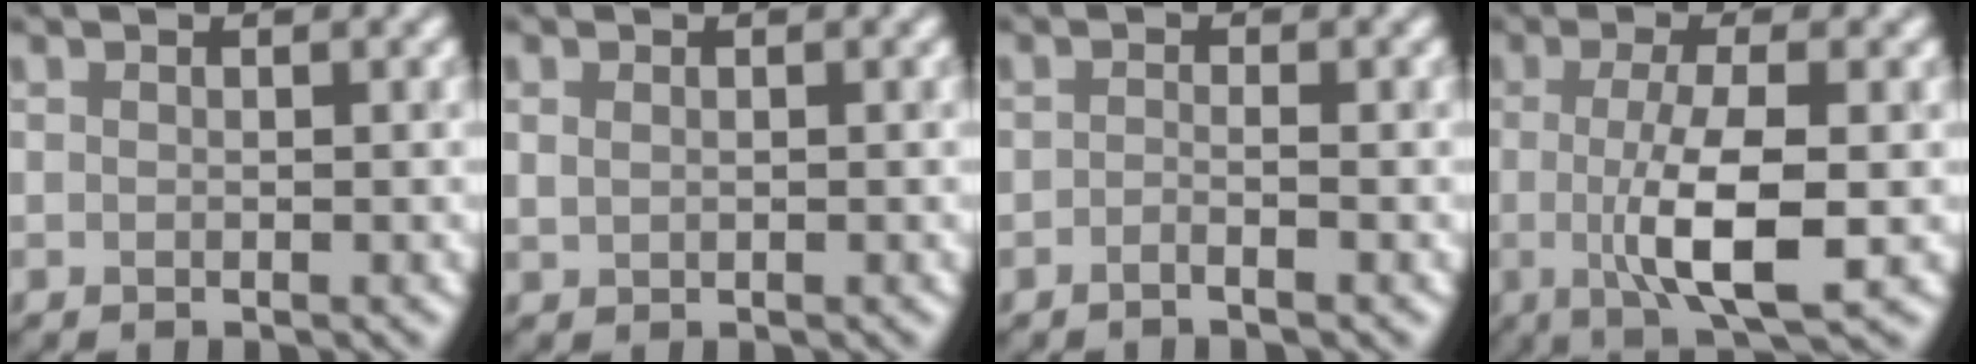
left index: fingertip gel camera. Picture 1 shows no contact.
{"total": 0.7, "force": [0.3, 0.5, 0.4], "torque": [-0.012, 0.000, 0.009]}
{"total": 0.9, "force": [-0.7, 0.2, 0.7], "torque": [-0.012, 0.001, -0.013]}
{"total": 6.9, "force": [-0.7, 1.8, 6.7], "torque": [-0.116, -0.009, -0.010]}